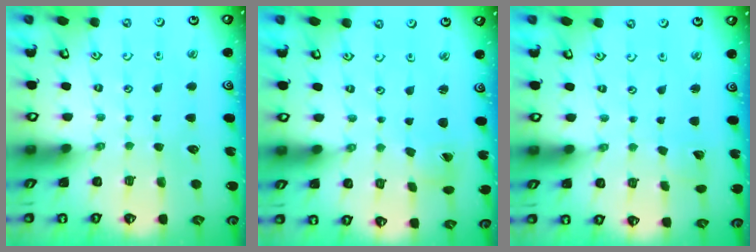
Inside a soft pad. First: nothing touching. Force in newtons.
{"total": 0.5, "press": 0.5, "slide": 0.1}
{"total": 2.9, "press": 2.9, "slide": 0.2}